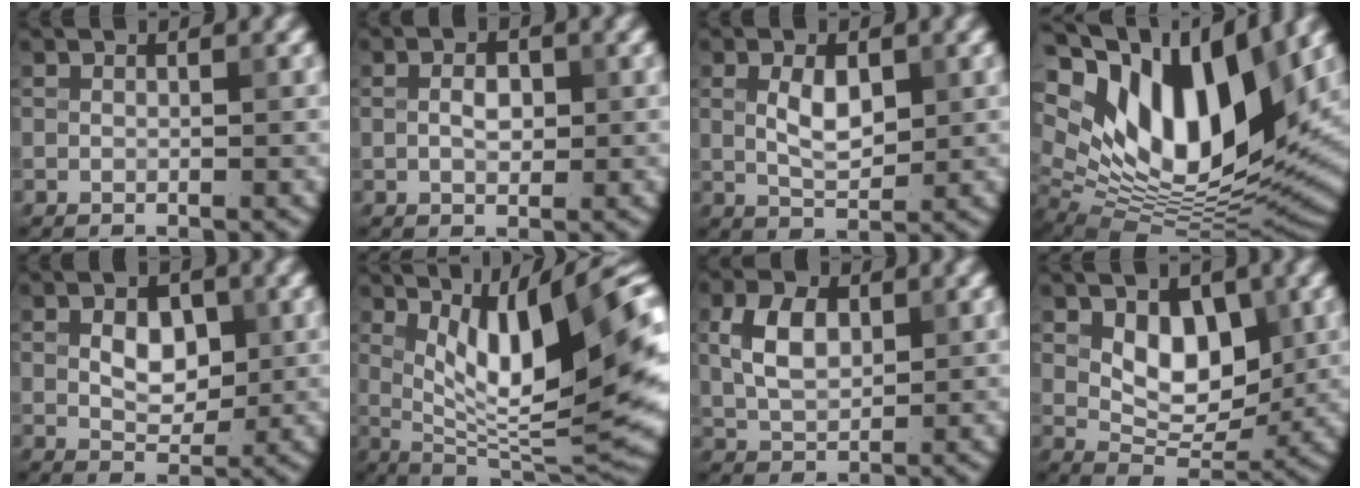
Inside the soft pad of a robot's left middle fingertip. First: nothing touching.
{"total": 2.0, "force": [0.1, 1.2, 1.6], "torque": [-0.030, 0.002, 0.001]}
{"total": 3.3, "force": [0.7, 1.8, 2.7], "torque": [-0.057, 0.000, 0.016]}
{"total": 16.8, "force": [6.8, 8.4, 12.9], "torque": [-0.234, 0.012, 0.116]}
{"total": 3.7, "force": [0.7, 2.3, 2.8], "torque": [-0.046, -0.001, 0.011]}
{"total": 13.9, "force": [3.6, 3.8, 12.9], "torque": [-0.176, 0.002, 0.060]}
{"total": 4.5, "force": [1.0, 2.9, 3.4], "torque": [-0.074, 0.006, 0.017]}
{"total": 5.1, "force": [1.3, 3.2, 3.8], "torque": [-0.055, -0.009, 0.022]}